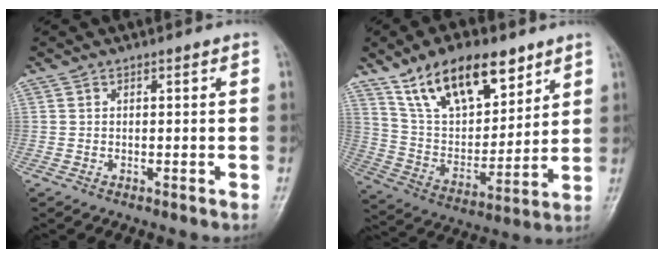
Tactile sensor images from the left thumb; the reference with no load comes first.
{"total": 19.0, "force": [12.0, 9.1, 11.6], "torque": [-0.148, -0.047, 0.222]}